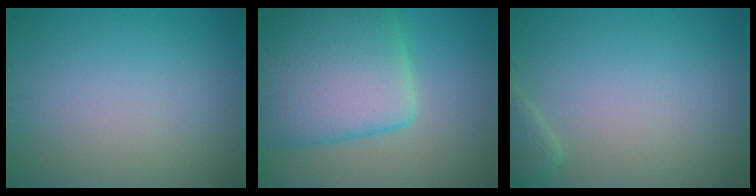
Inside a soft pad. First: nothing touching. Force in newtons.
{"total": 11.0, "press": 10.9, "slide": 0.7}
{"total": 1.6, "press": 1.6, "slide": 0.2}